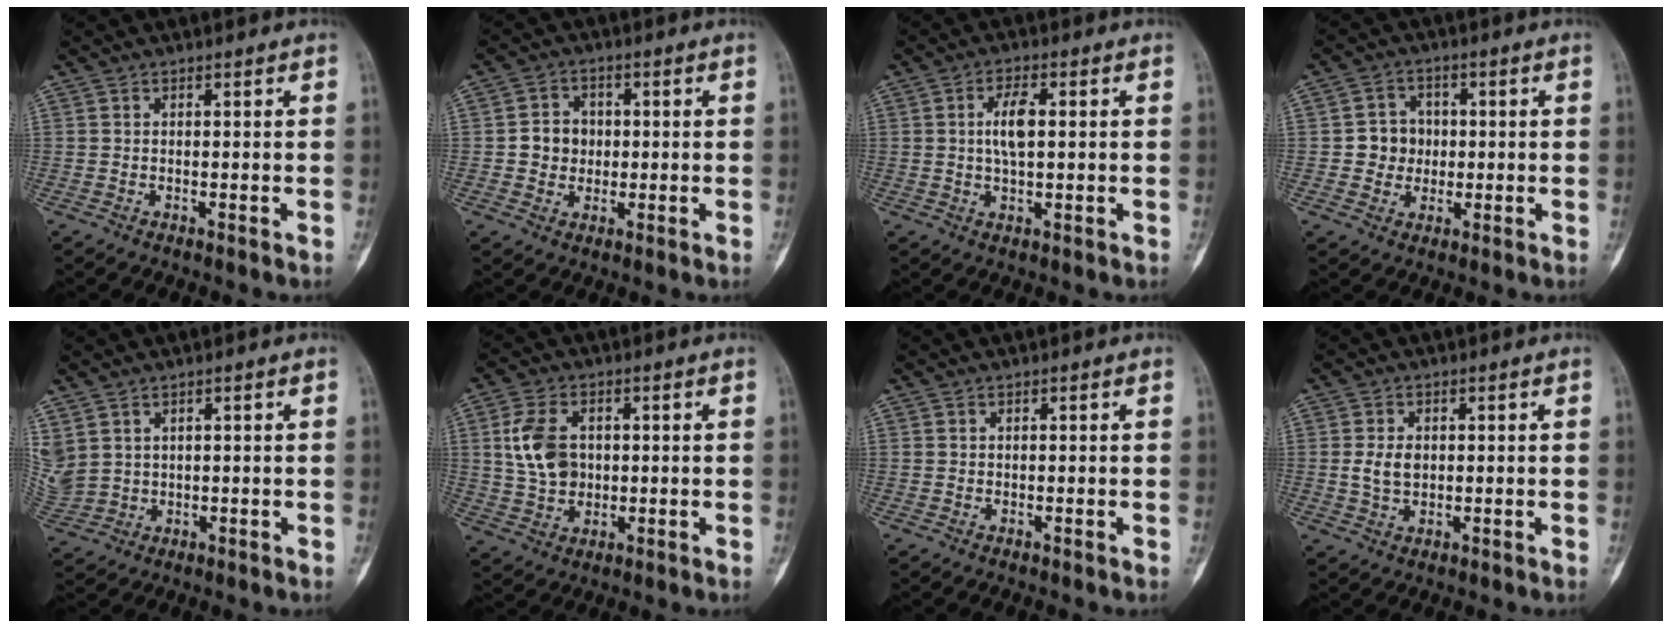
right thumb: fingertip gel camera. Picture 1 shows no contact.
{"total": 5.5, "force": [0.0, 5.0, 2.4], "torque": [-0.014, 0.007, -0.004]}
{"total": 5.5, "force": [0.8, 2.2, 5.0], "torque": [-0.094, 0.002, 0.010]}
{"total": 5.8, "force": [-0.1, 5.5, 2.0], "torque": [0.002, 0.010, -0.005]}
{"total": 8.3, "force": [3.0, 6.5, 4.1], "torque": [-0.116, 0.000, 0.081]}
{"total": 9.2, "force": [1.3, 6.5, 6.3], "torque": [-0.115, 0.001, 0.030]}
{"total": 0.0}
{"total": 4.2, "force": [0.3, 2.9, 3.0], "torque": [-0.053, 0.000, 0.010]}